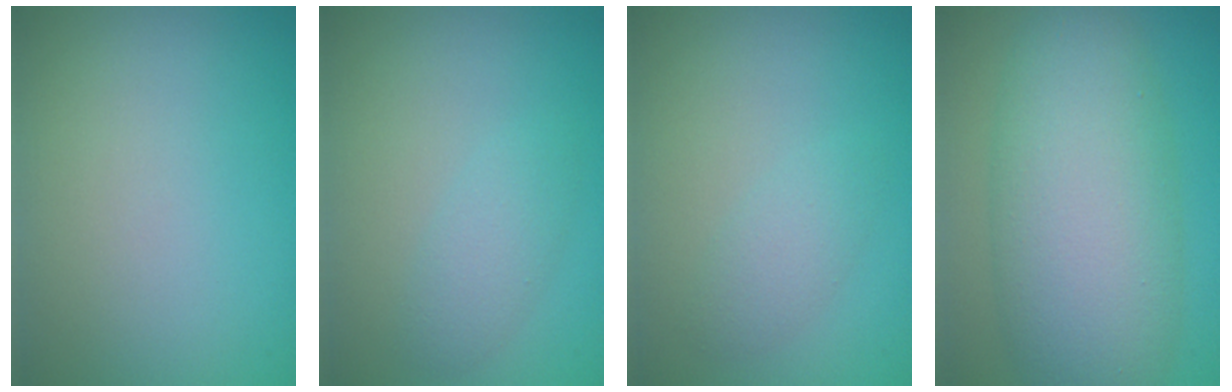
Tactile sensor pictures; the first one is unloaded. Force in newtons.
{"total": 1.9, "press": 1.9, "slide": 0.1}
{"total": 1.6, "press": 1.6, "slide": 0.0}
{"total": 10.5, "press": 10.5, "slide": 0.2}